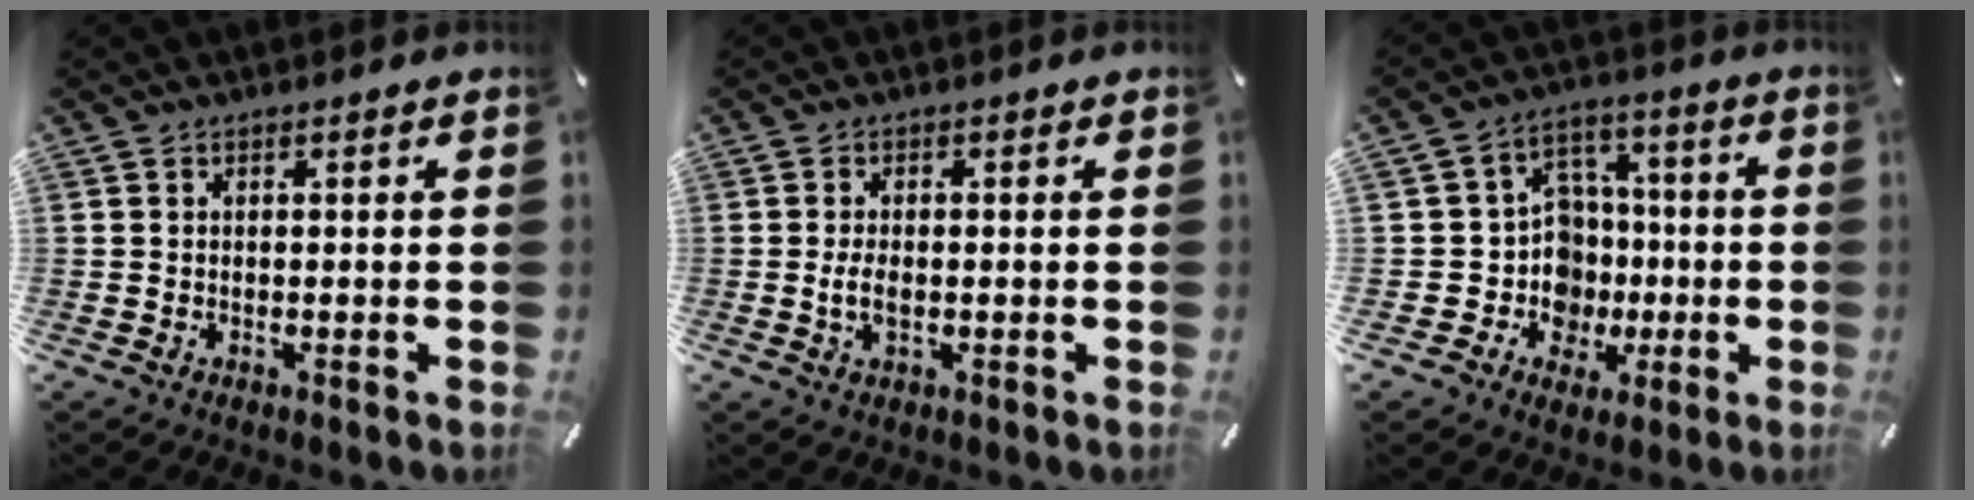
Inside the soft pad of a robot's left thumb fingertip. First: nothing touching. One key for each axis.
{"total": 3.7, "fx": -0.5, "fy": 1.9, "fz": 3.1, "tx": -0.068, "ty": -0.001, "tz": -0.012}
{"total": 12.8, "fx": -1.4, "fy": 12.1, "fz": 3.8, "tx": -0.062, "ty": 0.013, "tz": -0.008}